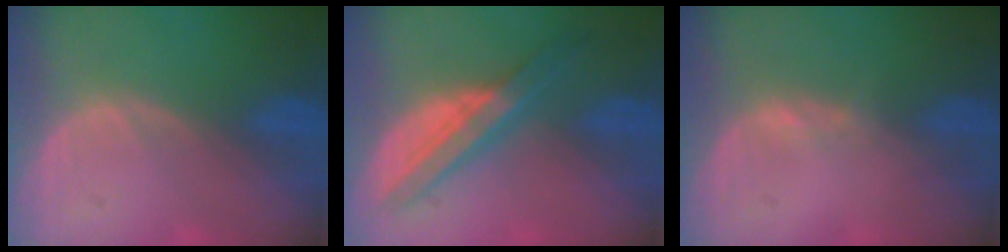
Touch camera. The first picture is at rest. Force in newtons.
{"total": 6.2, "press": 6.2, "slide": 0.1}
{"total": 0.6, "press": 0.5, "slide": 0.4}